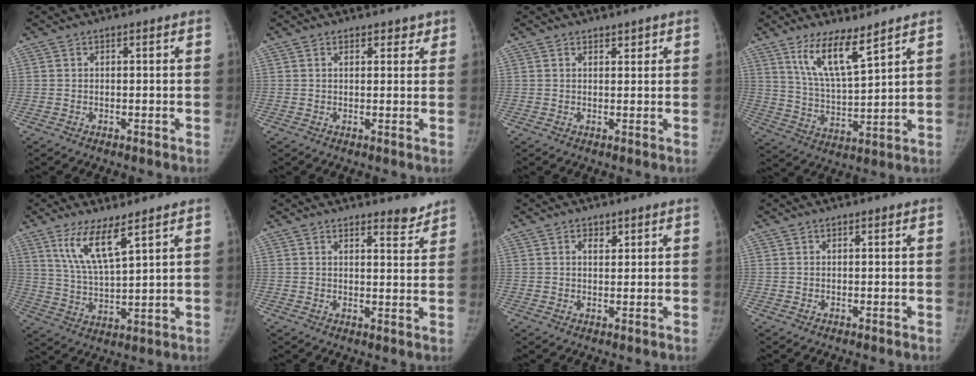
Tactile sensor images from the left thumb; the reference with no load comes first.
{"total": 2.4, "force": [1.7, 1.4, 0.9], "torque": [0.009, -0.008, 0.019]}
{"total": 1.3, "force": [1.0, 0.6, 0.4], "torque": [0.003, -0.006, 0.014]}
{"total": 9.9, "force": [6.7, 2.1, 6.9], "torque": [-0.124, -0.051, 0.140]}
{"total": 8.8, "force": [5.5, 1.8, 6.7], "torque": [-0.129, -0.034, 0.115]}
{"total": 3.5, "force": [3.2, 0.9, 1.0], "torque": [0.001, -0.029, 0.040]}
{"total": 2.9, "force": [1.6, 1.8, 1.5], "torque": [-0.010, -0.009, 0.027]}
{"total": 0.0}